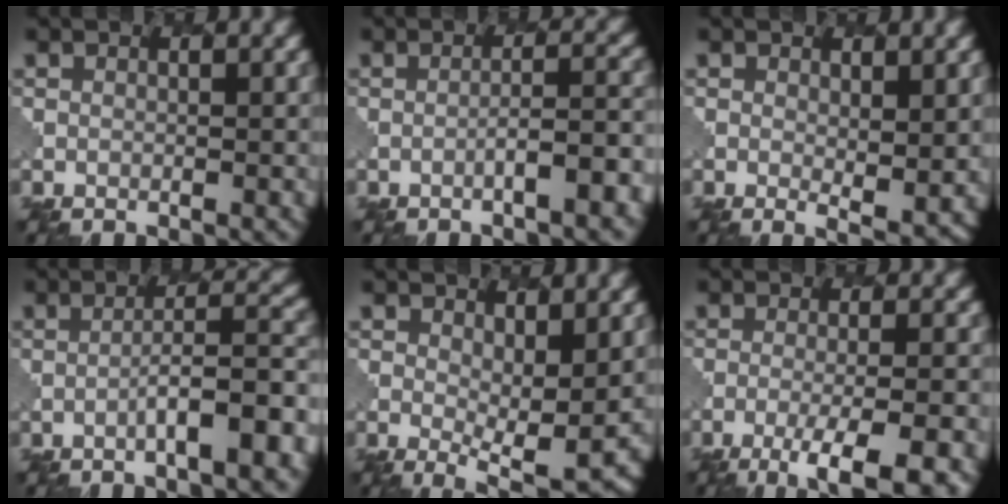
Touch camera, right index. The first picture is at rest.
{"total": 4.2, "force": [-1.9, 1.0, 3.6], "torque": [-0.042, 0.014, -0.033]}
{"total": 2.5, "force": [0.8, 0.9, 2.2], "torque": [-0.034, -0.012, 0.018]}
{"total": 6.2, "force": [-2.8, 1.2, 5.4], "torque": [-0.073, 0.021, -0.048]}
{"total": 4.5, "force": [0.5, 1.5, 4.3], "torque": [-0.069, -0.017, 0.013]}
{"total": 7.3, "force": [-4.2, 1.8, 5.7], "torque": [-0.082, -0.006, -0.062]}